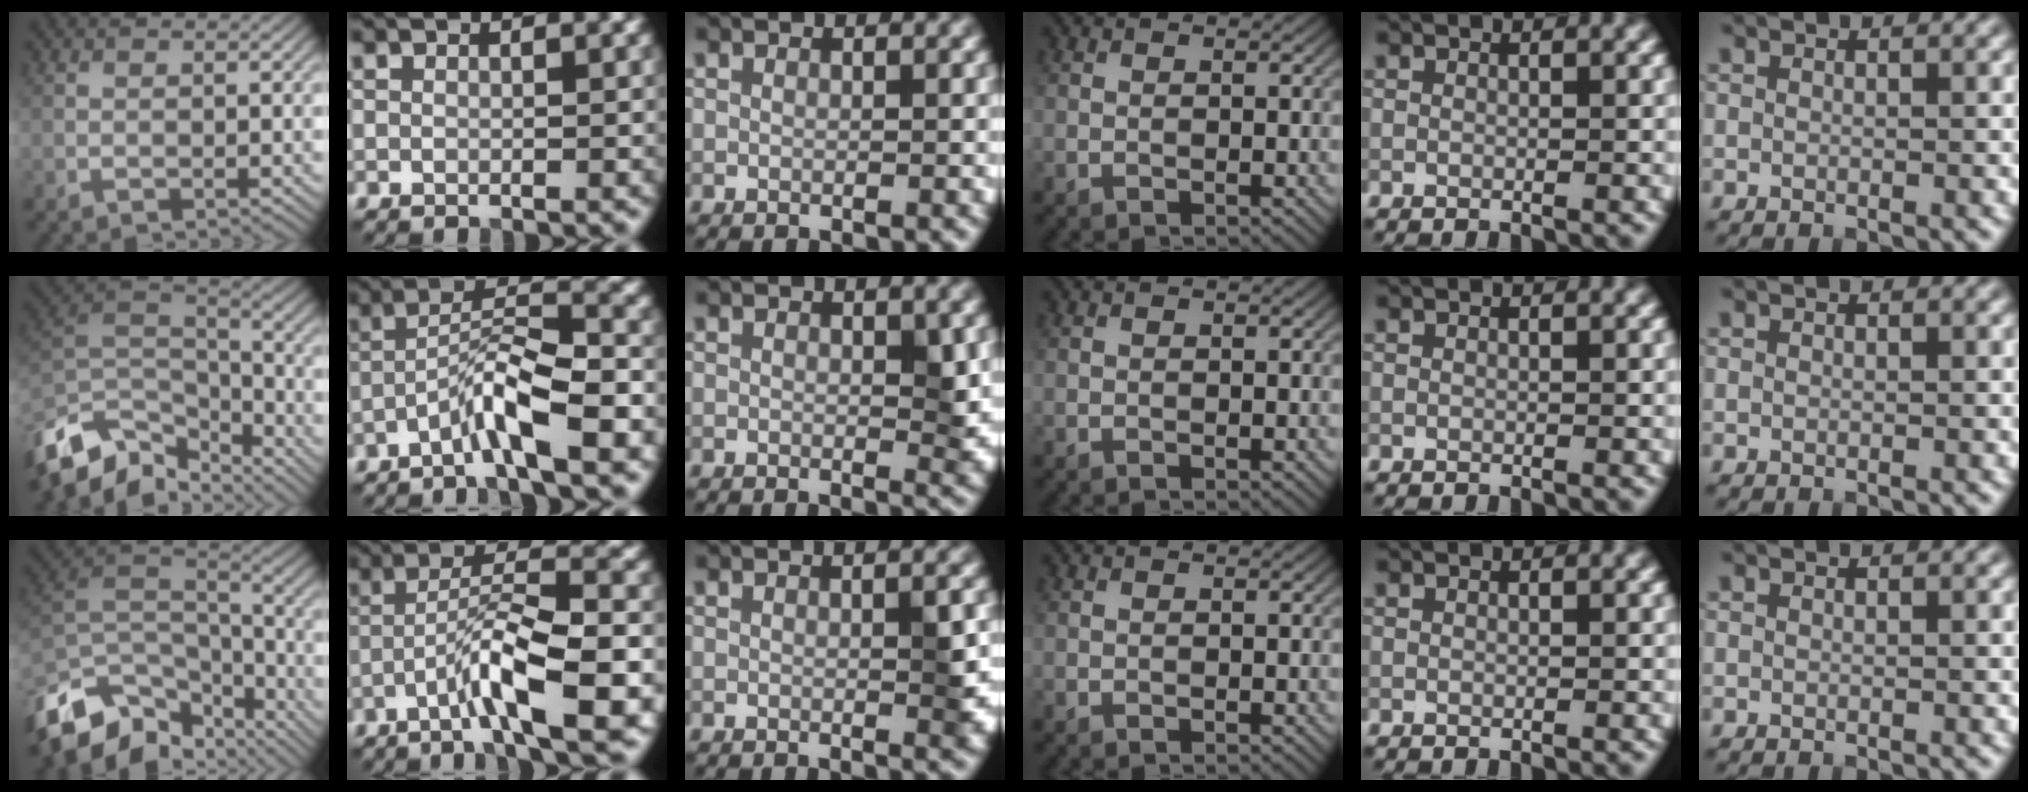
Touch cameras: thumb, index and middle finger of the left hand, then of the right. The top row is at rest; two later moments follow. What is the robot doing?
{"motion": "lift_and_place", "object": "calculator"}